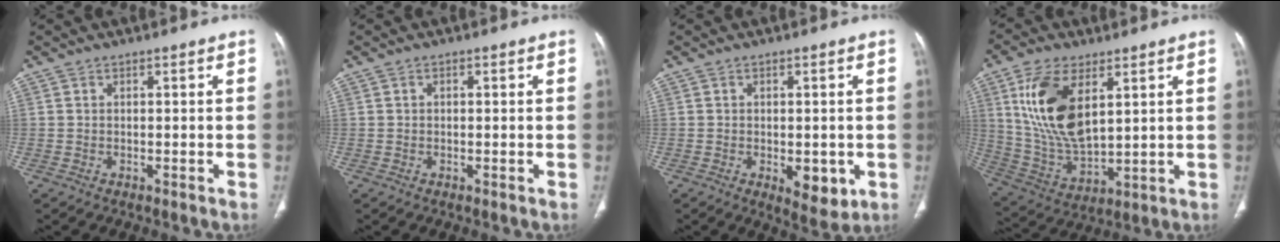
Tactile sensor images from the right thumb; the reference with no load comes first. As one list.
[{"total": 0.5, "force": [0.1, 0.4, 0.4], "torque": [-0.004, 0.003, 0.002]}, {"total": 6.6, "force": [-1.6, 3.3, 5.5], "torque": [-0.058, -0.008, -0.011]}, {"total": 16.5, "force": [5.8, 8.2, 13.1], "torque": [-0.252, -0.024, 0.124]}]